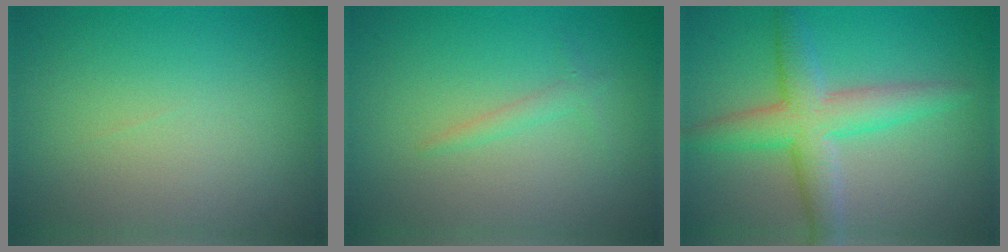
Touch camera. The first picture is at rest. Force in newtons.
{"total": 1.0, "press": 1.0, "slide": 0.1}
{"total": 5.2, "press": 5.2, "slide": 0.2}